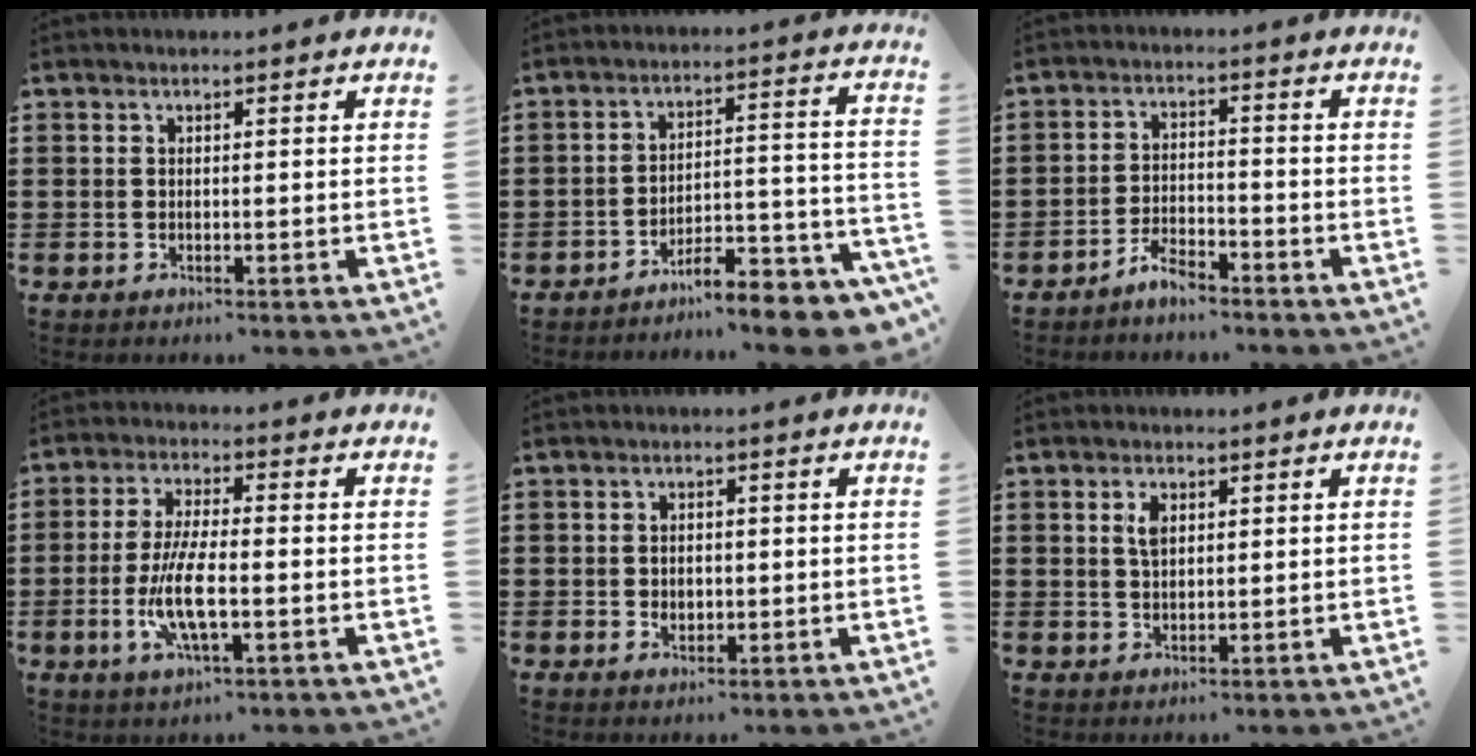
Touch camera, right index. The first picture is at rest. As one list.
[{"total": 7.4, "force": [-7.0, 0.8, 2.3], "torque": [-0.026, 0.013, -0.134]}, {"total": 3.5, "force": [-3.3, 0.7, 0.9], "torque": [-0.027, 0.007, -0.068]}, {"total": 8.0, "force": [-2.3, 2.3, 7.3], "torque": [-0.163, -0.014, -0.047]}, {"total": 1.7, "force": [-0.2, 1.2, 1.1], "torque": [-0.023, 0.006, -0.005]}, {"total": 2.6, "force": [1.0, 1.4, 2.0], "torque": [-0.044, 0.007, 0.016]}]